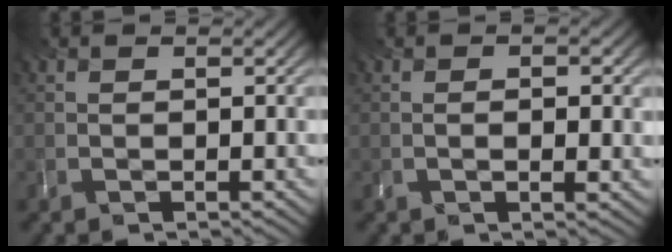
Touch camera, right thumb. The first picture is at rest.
{"total": 1.7, "force": [0.1, 0.5, 1.7], "torque": [-0.024, -0.006, 0.004]}